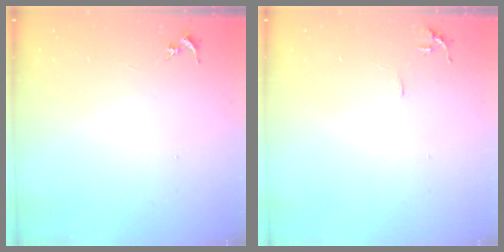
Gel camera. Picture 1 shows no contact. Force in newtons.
{"total": 6.0, "press": 5.9, "slide": 0.7}